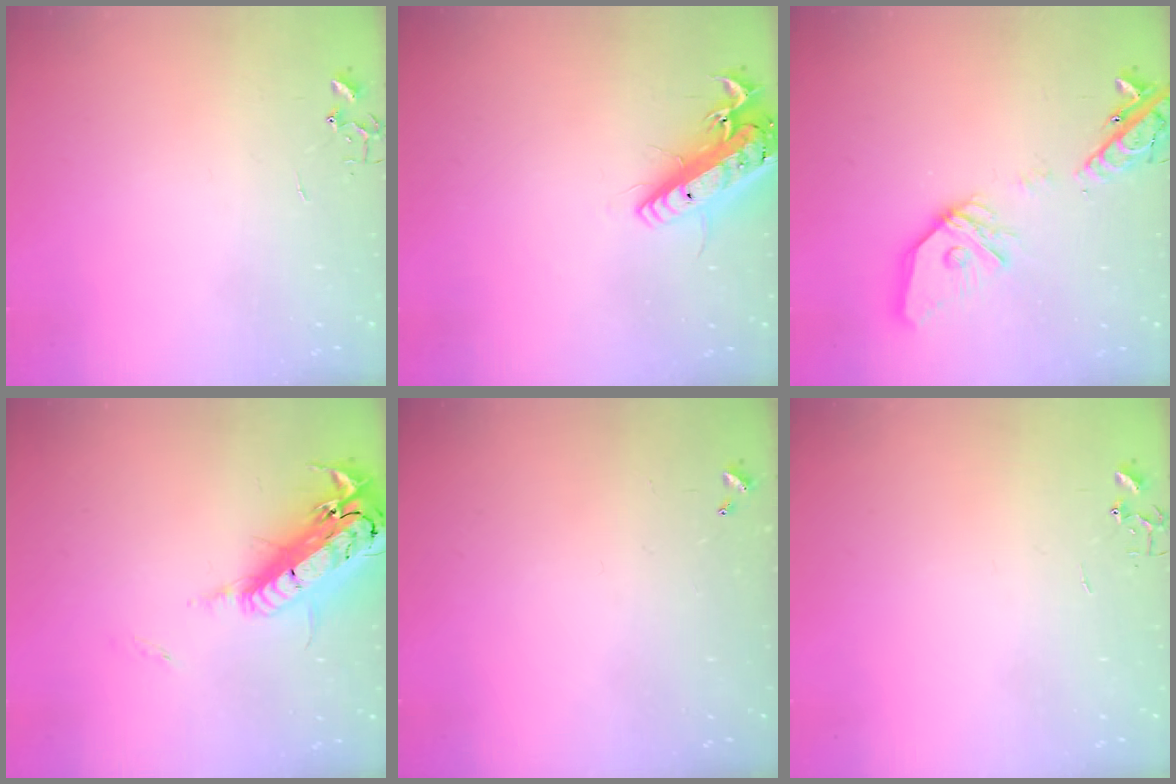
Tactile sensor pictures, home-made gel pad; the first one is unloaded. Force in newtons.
{"total": 17.6, "press": 17.2, "slide": 3.6}
{"total": 18.6, "press": 18.3, "slide": 3.1}
{"total": 22.8, "press": 22.3, "slide": 4.6}
{"total": 0.0}
{"total": 0.0}